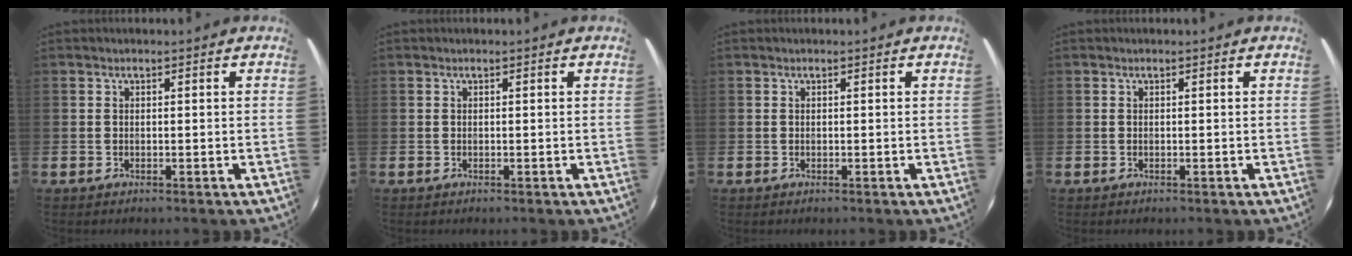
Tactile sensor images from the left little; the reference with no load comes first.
{"total": 0.0}
{"total": 0.0}
{"total": 0.0}